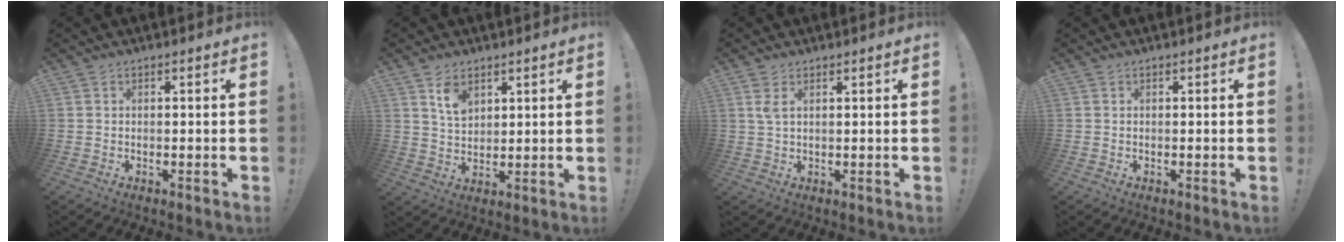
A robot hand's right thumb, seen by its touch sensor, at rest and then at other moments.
{"total": 7.1, "force": [4.2, 4.6, 3.4], "torque": [-0.046, -0.021, 0.076]}
{"total": 2.8, "force": [1.3, 1.0, 2.2], "torque": [-0.044, 0.001, 0.022]}
{"total": 0.0}